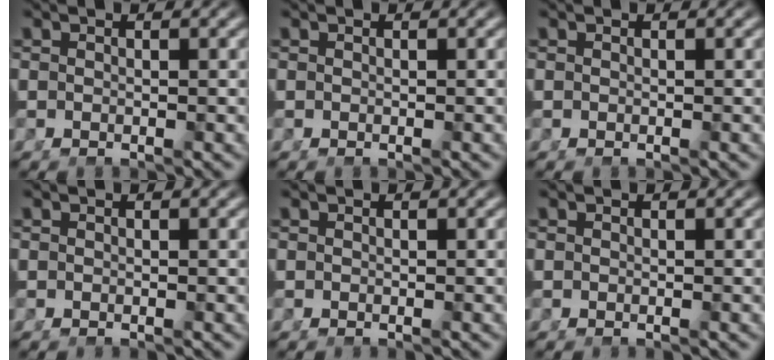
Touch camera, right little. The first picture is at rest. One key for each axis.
{"total": 0.0}
{"total": 0.0}
{"total": 0.0}
{"total": 0.0}
{"total": 0.0}